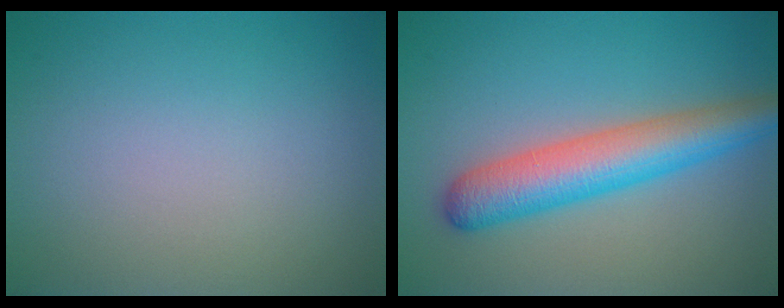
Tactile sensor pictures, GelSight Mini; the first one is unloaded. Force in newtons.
{"total": 6.2, "press": 6.2, "slide": 0.1}